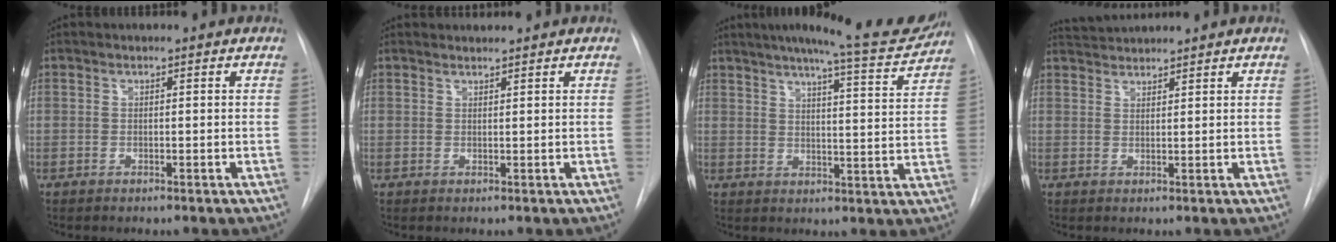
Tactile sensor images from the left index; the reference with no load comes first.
{"total": 1.0, "force": [1.0, -0.1, -0.2], "torque": [-0.005, 0.005, 0.021]}
{"total": 15.2, "force": [13.9, 0.7, 6.3], "torque": [-0.091, -0.032, 0.173]}
{"total": 3.0, "force": [3.0, -0.5, -0.1], "torque": [-0.006, 0.016, 0.061]}